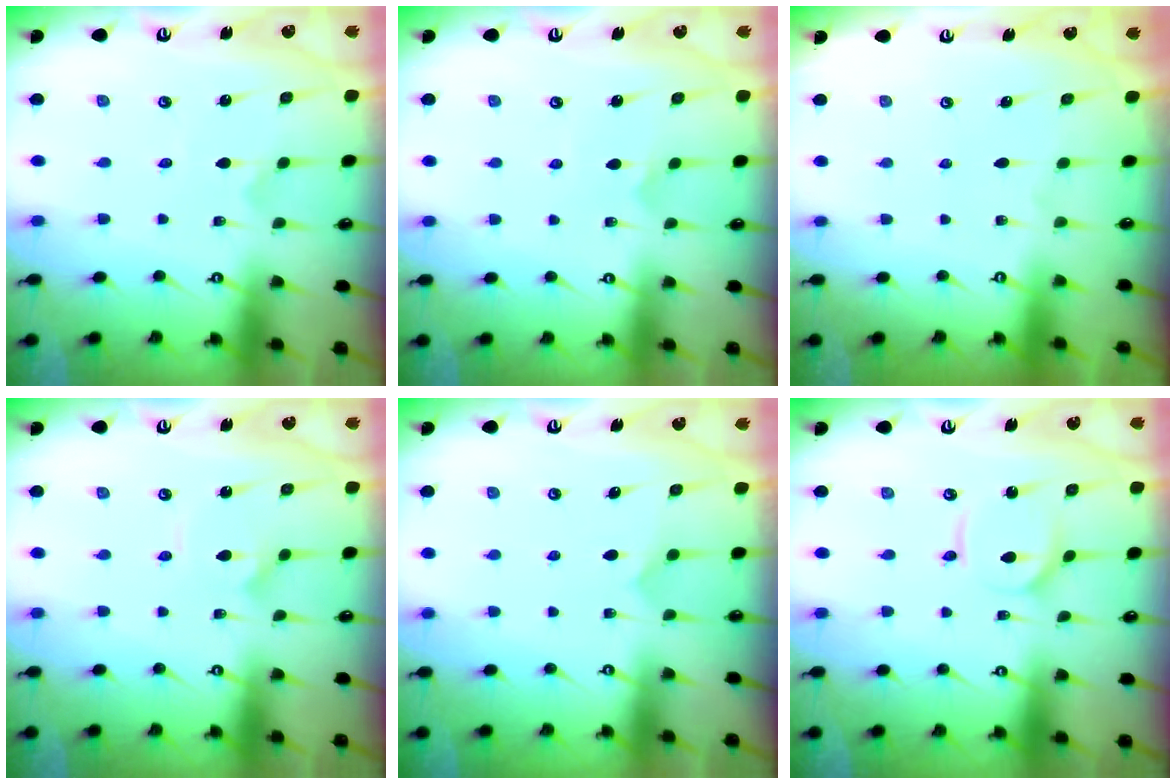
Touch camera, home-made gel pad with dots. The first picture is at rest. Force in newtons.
{"total": 2.9, "press": 2.9, "slide": 0.2}
{"total": 0.0}
{"total": 4.0, "press": 4.0, "slide": 0.3}
{"total": 4.7, "press": 4.7, "slide": 0.5}
{"total": 2.5, "press": 2.5, "slide": 0.2}